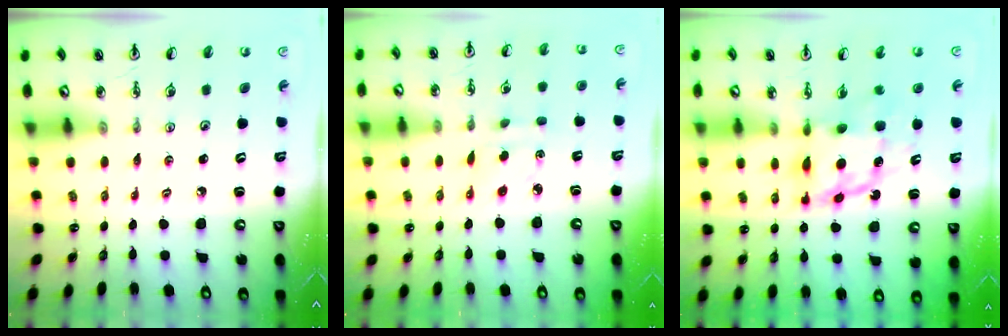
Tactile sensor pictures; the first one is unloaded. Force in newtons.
{"total": 2.0, "press": 2.0, "slide": 0.4}
{"total": 9.0, "press": 9.0, "slide": 1.0}